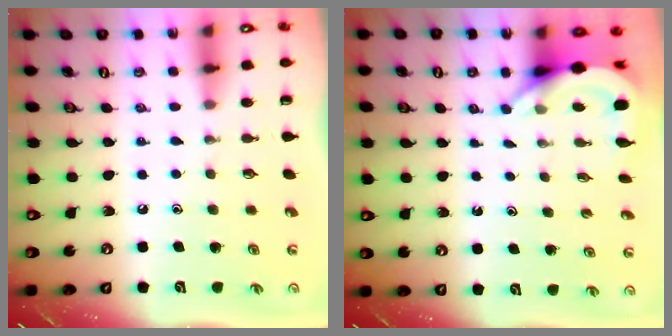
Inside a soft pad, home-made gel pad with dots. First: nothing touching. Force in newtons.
{"total": 4.7, "press": 4.7, "slide": 0.4}